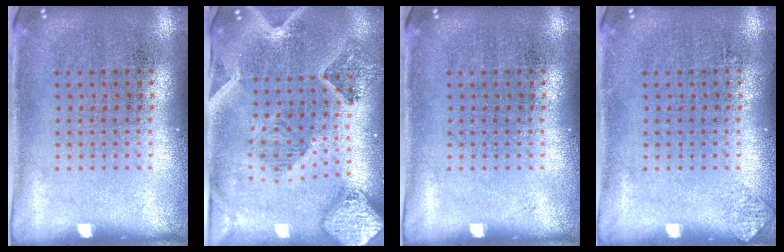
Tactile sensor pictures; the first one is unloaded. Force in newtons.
{"total": 1.8, "press": 1.7, "slide": 0.5}
{"total": 0.0}
{"total": 0.6, "press": 0.6, "slide": 0.1}